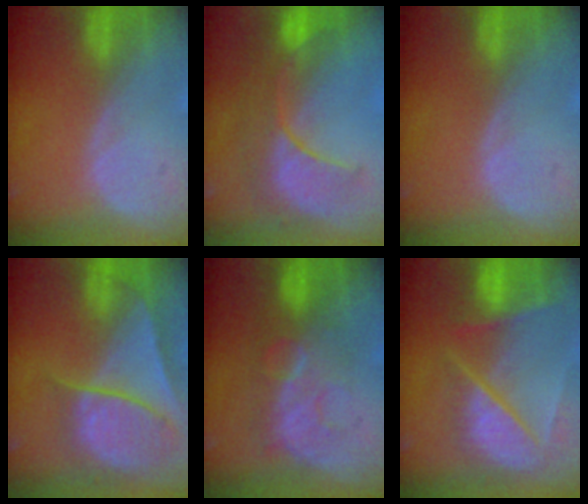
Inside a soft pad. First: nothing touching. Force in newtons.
{"total": 10.1, "press": 8.9, "slide": 4.7}
{"total": 0.0}
{"total": 9.4, "press": 8.1, "slide": 4.8}
{"total": 7.9, "press": 7.5, "slide": 2.7}
{"total": 10.3, "press": 8.6, "slide": 5.5}